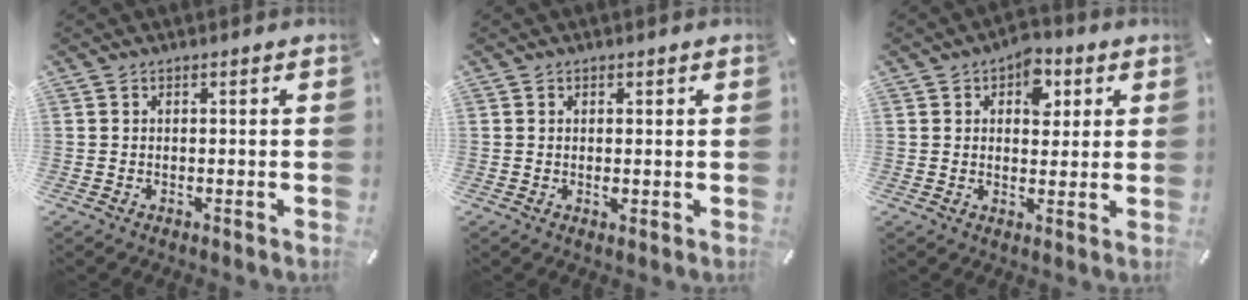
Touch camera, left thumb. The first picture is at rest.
{"total": 1.2, "force": [0.0, 0.9, 0.9], "torque": [-0.018, 0.001, 0.000]}
{"total": 6.7, "force": [2.5, 4.7, 4.2], "torque": [-0.035, -0.007, 0.033]}